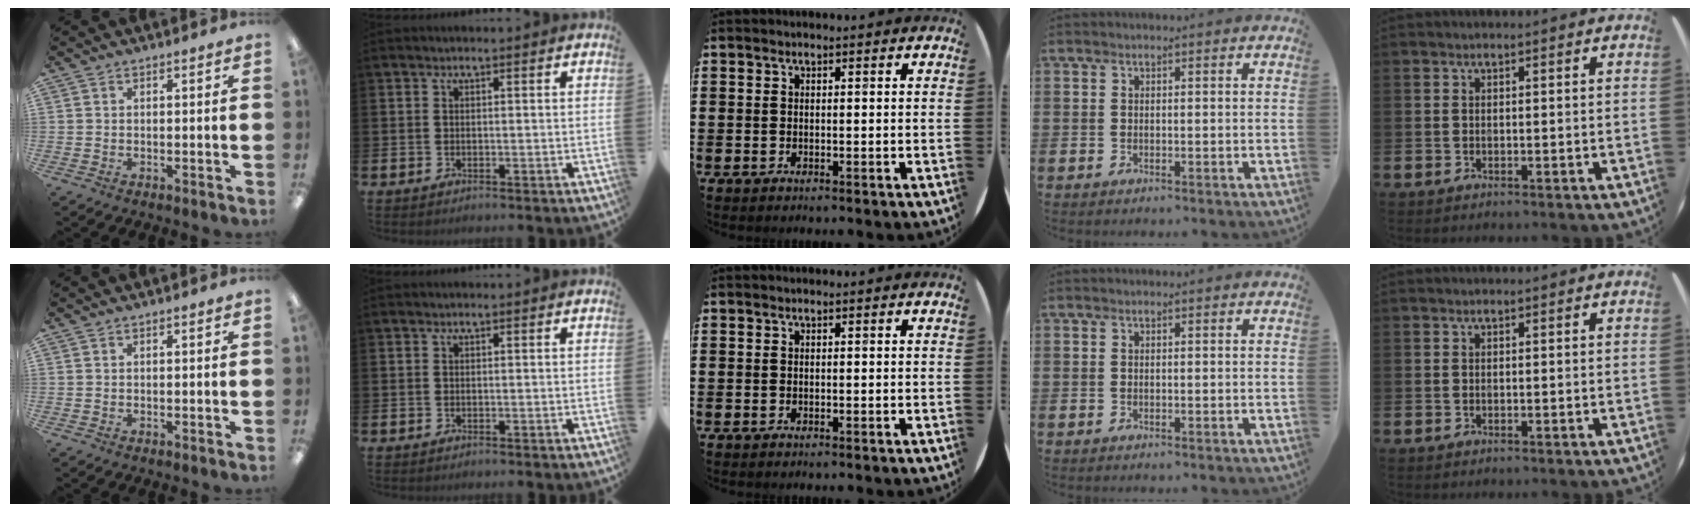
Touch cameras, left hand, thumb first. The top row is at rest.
{}